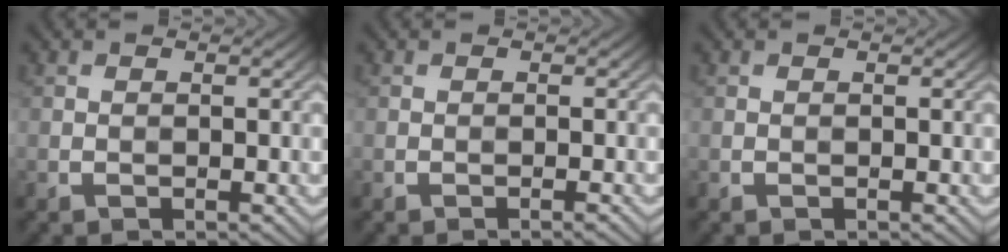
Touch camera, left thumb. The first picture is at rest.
{"total": 0.6, "force": [-0.4, 0.0, 0.4], "torque": [-0.007, 0.001, -0.010]}
{"total": 0.0}